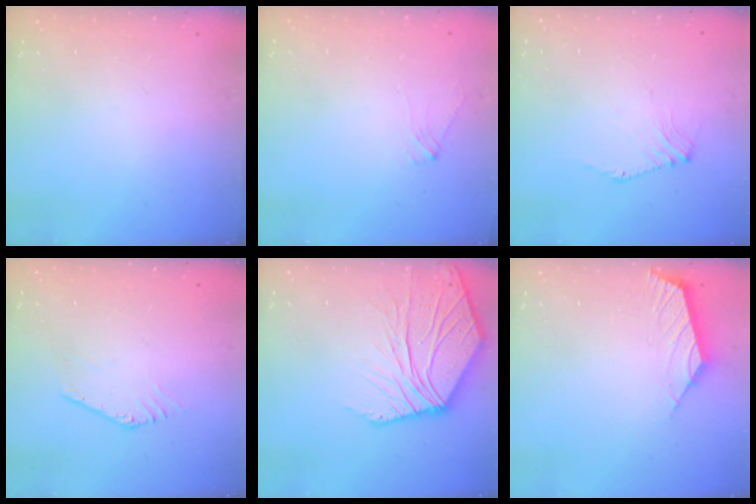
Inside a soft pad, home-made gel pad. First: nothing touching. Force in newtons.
{"total": 1.7, "press": 1.6, "slide": 0.5}
{"total": 2.1, "press": 2.0, "slide": 0.5}
{"total": 0.7, "press": 0.7, "slide": 0.2}
{"total": 11.8, "press": 11.7, "slide": 1.7}
{"total": 3.0, "press": 2.9, "slide": 0.8}